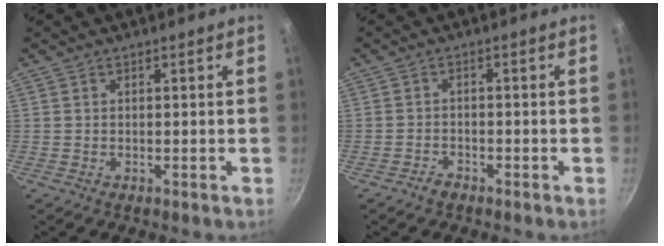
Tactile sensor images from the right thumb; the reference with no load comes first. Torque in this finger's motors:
{"motor_torque": [-0.20, 0.09, -0.27, 0.13, 0.02]}